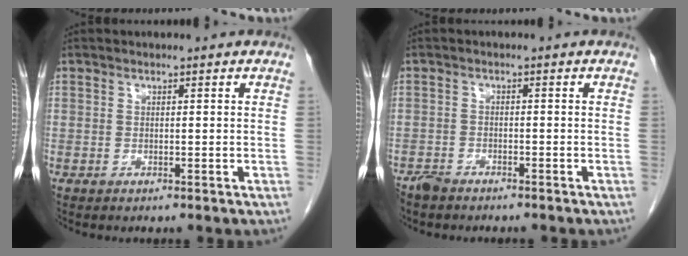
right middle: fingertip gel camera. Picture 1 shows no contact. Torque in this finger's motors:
{"motor_torque": [-0.06, 0.08, 0.00, 0.01]}